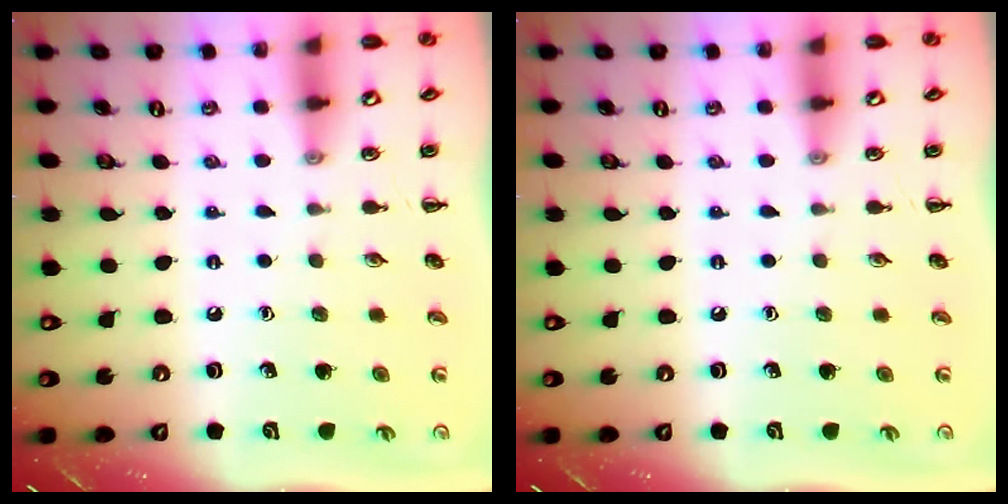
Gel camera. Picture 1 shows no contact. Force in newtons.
{"total": 0.0}